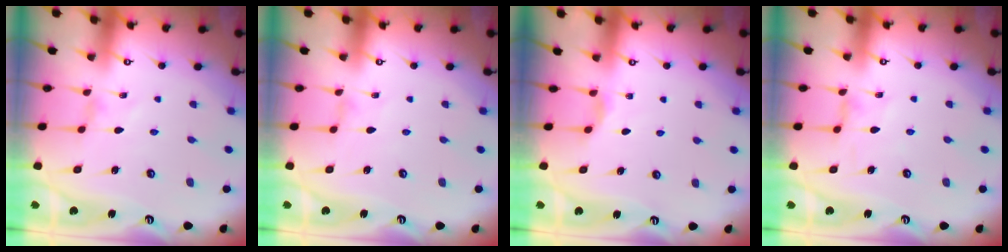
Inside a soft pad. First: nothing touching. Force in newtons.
{"total": 0.0}
{"total": 2.4, "press": 2.4, "slide": 0.4}
{"total": 1.6, "press": 1.5, "slide": 0.4}